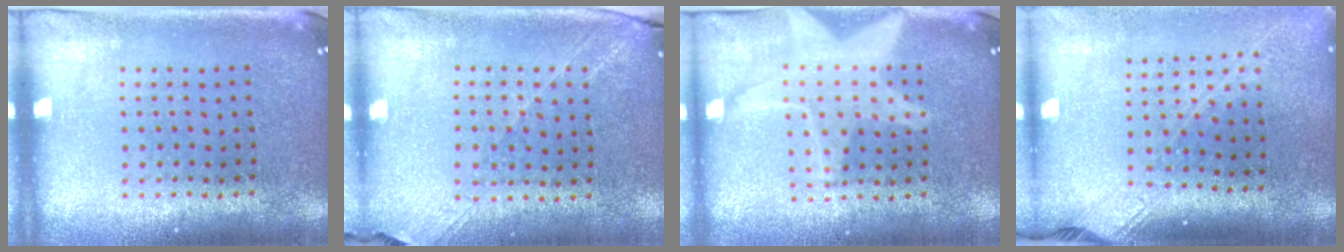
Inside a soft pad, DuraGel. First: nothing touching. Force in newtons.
{"total": 1.3, "press": 1.2, "slide": 0.5}
{"total": 3.0, "press": 3.0, "slide": 0.3}
{"total": 2.1, "press": 1.6, "slide": 1.4}